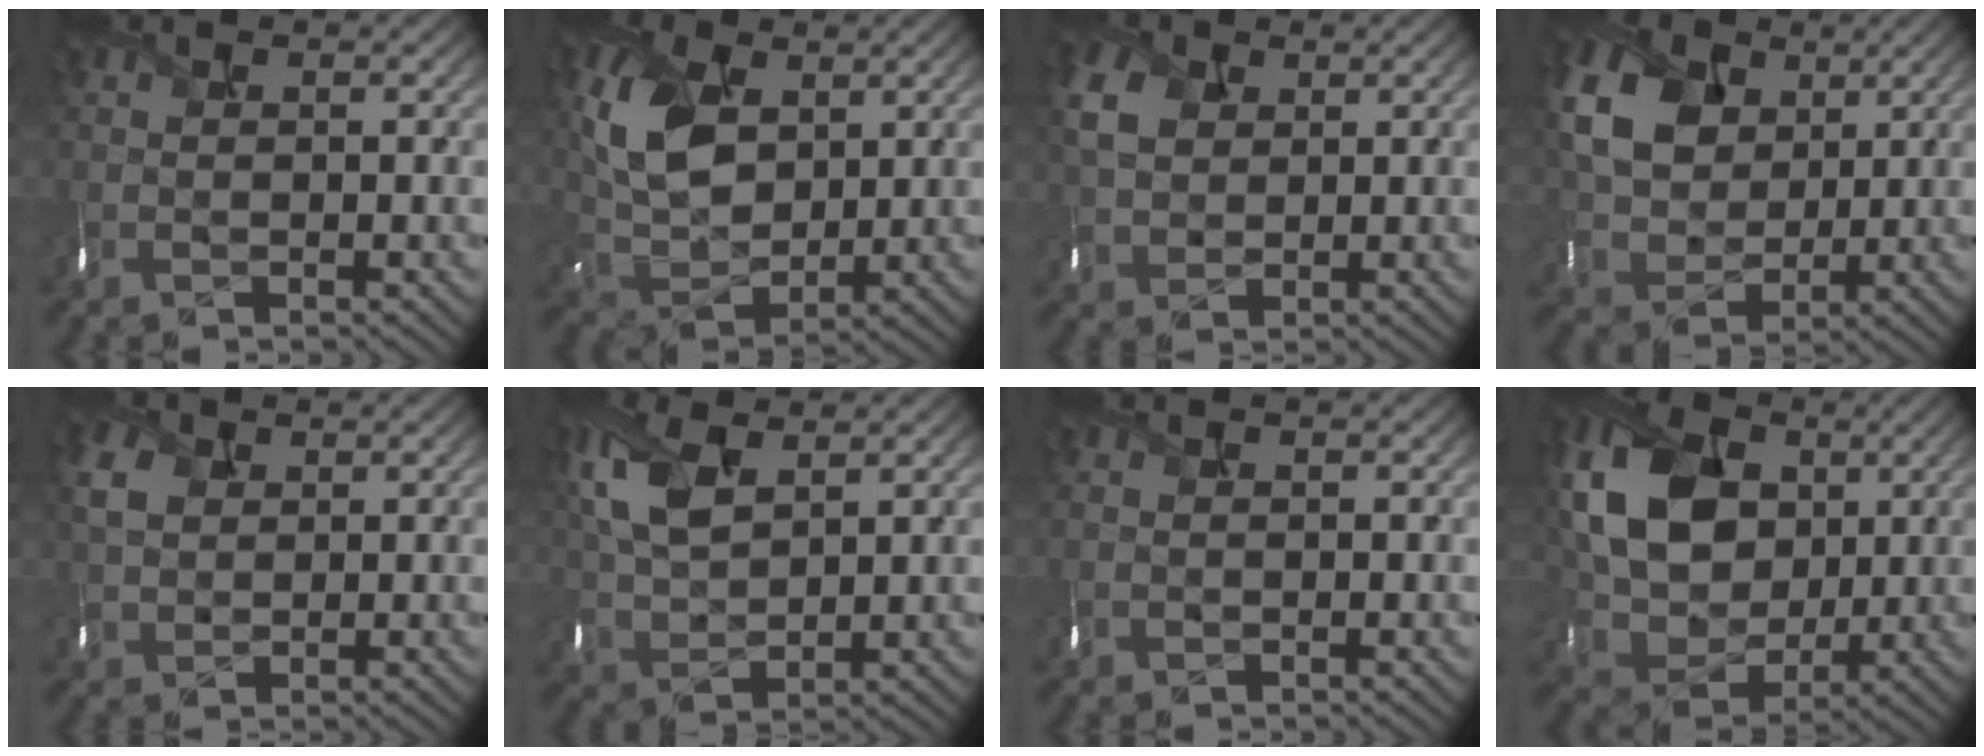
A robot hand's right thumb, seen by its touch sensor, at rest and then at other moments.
{"total": 9.5, "force": [2.7, 6.4, 6.5], "torque": [-0.178, -0.002, 0.059]}
{"total": 4.3, "force": [1.4, 3.6, 1.9], "torque": [-0.070, -0.002, 0.032]}
{"total": 10.5, "force": [3.5, 8.1, 5.6], "torque": [-0.163, 0.005, 0.070]}
{"total": 3.1, "force": [1.0, 2.7, 1.2], "torque": [-0.048, -0.003, 0.024]}
{"total": 8.6, "force": [3.5, 4.6, 6.4], "torque": [-0.189, 0.006, 0.076]}
{"total": 0.0}
{"total": 13.1, "force": [2.9, 10.1, 7.8], "torque": [-0.195, 0.008, 0.054]}